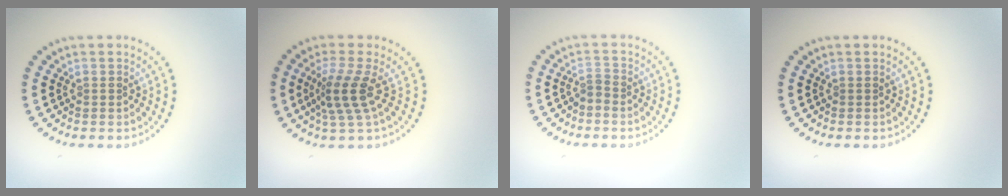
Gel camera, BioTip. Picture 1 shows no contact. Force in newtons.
{"total": 3.2, "press": 2.2, "slide": 2.4}
{"total": 1.0, "press": 0.4, "slide": 0.9}
{"total": 0.0}